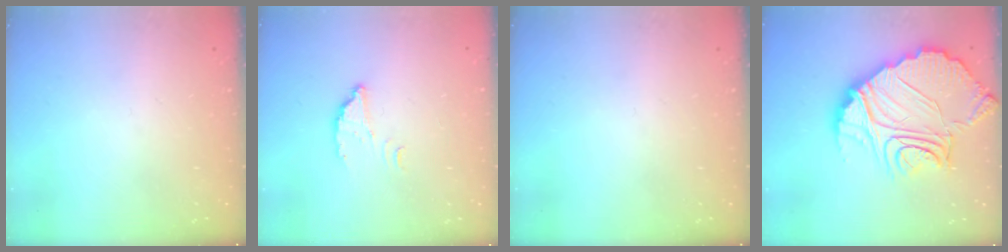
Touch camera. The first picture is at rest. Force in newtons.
{"total": 2.4, "press": 2.4, "slide": 0.2}
{"total": 0.0}
{"total": 20.6, "press": 20.5, "slide": 2.1}